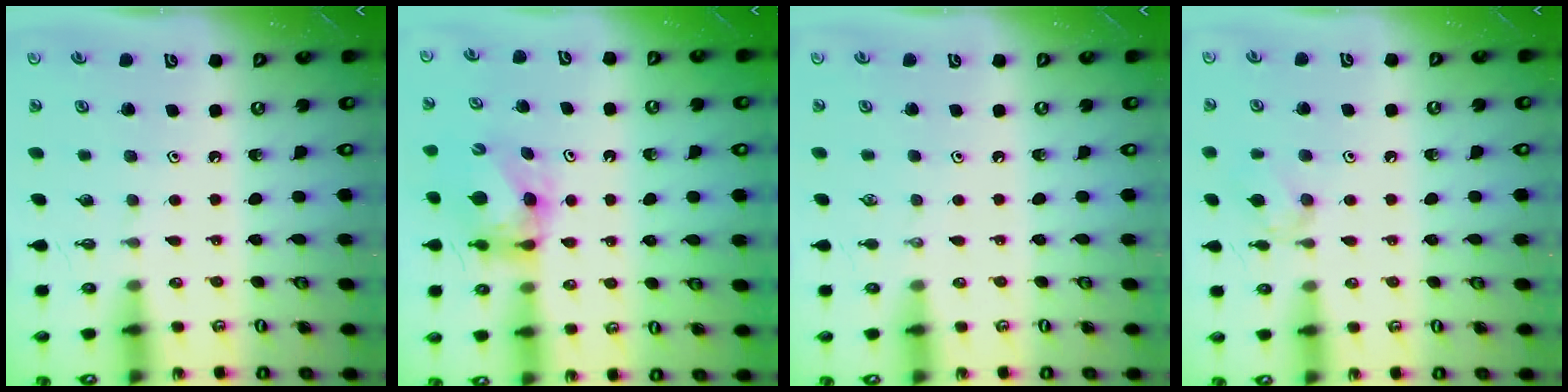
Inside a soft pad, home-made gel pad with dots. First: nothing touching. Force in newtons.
{"total": 6.4, "press": 6.4, "slide": 0.3}
{"total": 0.0}
{"total": 6.7, "press": 6.7, "slide": 0.7}